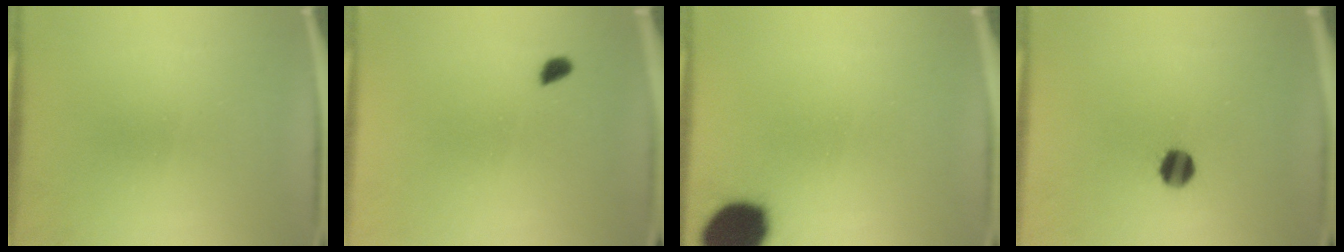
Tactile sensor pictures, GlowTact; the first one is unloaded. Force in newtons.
{"total": 1.7}
{"total": 14.3}
{"total": 6.0}